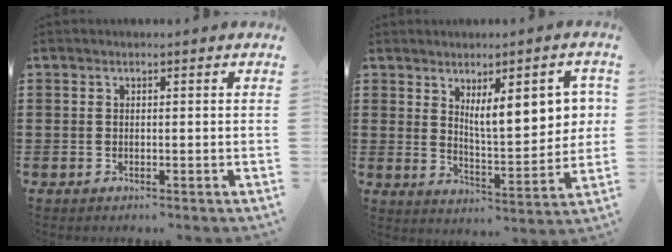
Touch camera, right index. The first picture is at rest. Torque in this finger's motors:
{"motor_torque": [1.66, 0.17, 0.61, 0.10]}